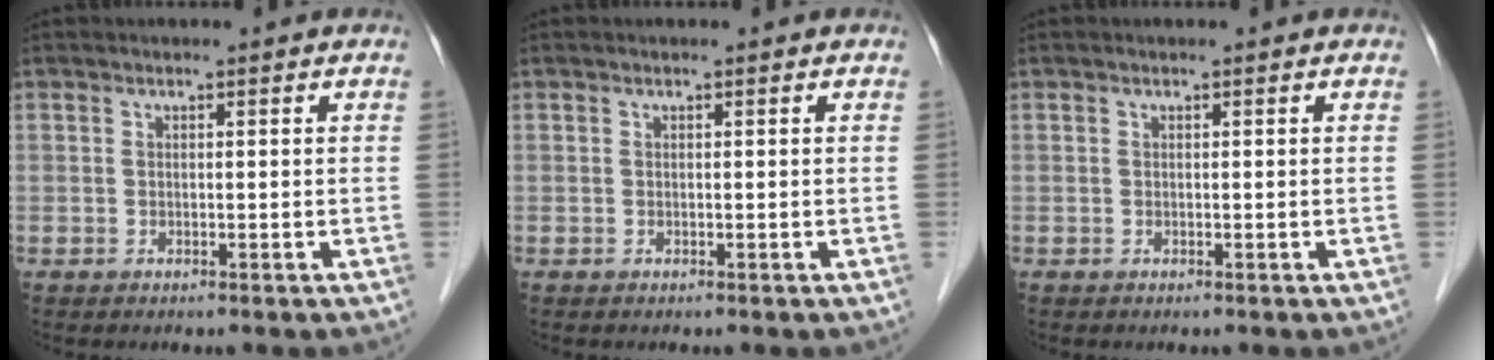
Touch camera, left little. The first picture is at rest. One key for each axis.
{"total": 0.0}
{"total": 0.0}